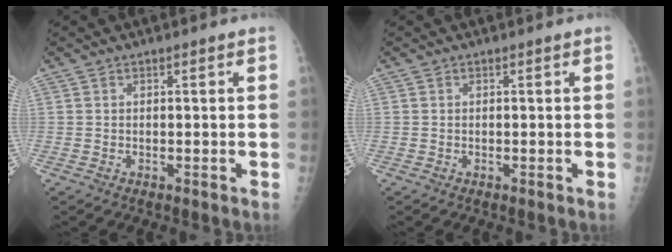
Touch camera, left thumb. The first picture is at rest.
{"total": 0.0}